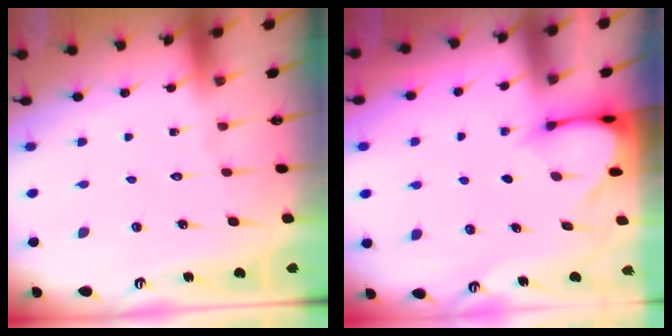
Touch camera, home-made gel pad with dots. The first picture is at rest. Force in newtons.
{"total": 3.4, "press": 3.4, "slide": 0.3}